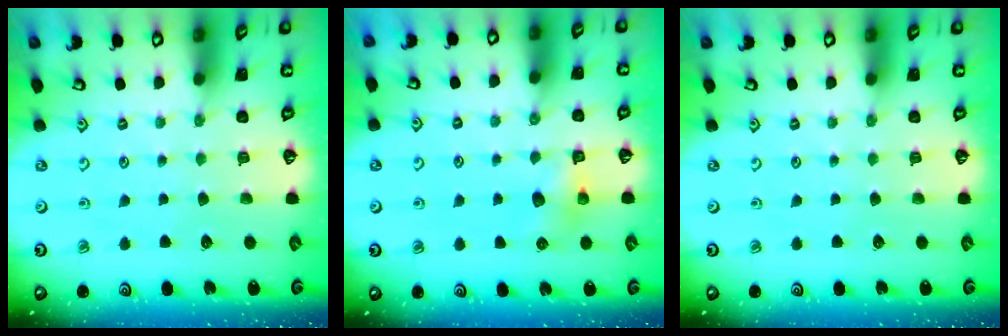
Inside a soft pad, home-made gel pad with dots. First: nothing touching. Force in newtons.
{"total": 5.3, "press": 5.3, "slide": 0.4}
{"total": 0.0}